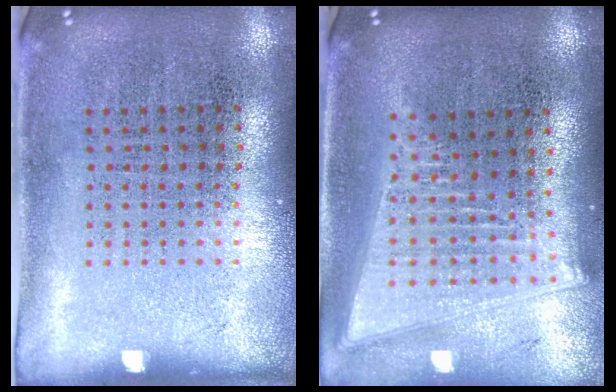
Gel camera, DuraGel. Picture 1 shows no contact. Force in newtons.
{"total": 2.1, "press": 1.8, "slide": 1.1}